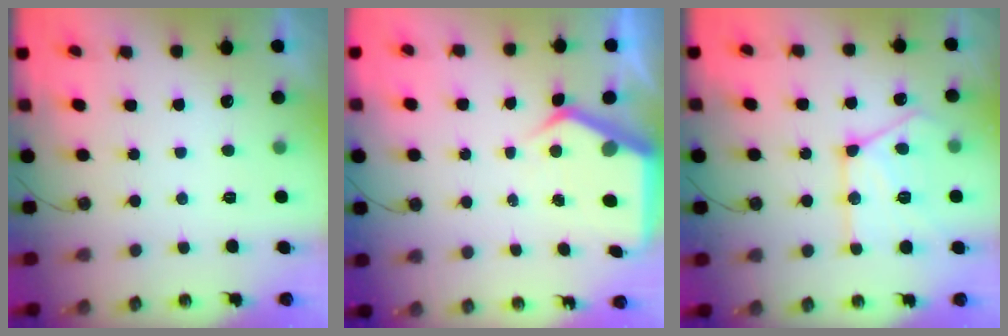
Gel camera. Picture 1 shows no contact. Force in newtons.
{"total": 6.1, "press": 6.1, "slide": 0.5}
{"total": 17.7, "press": 17.7, "slide": 1.8}